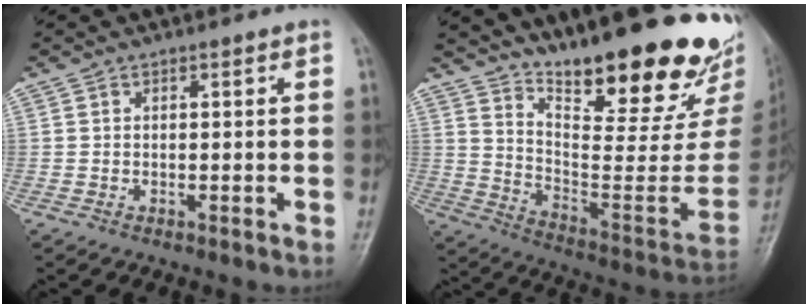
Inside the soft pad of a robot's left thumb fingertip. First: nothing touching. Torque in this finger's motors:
{"motor_torque": [1.78, -1.10, 0.82, -1.95, 0.21]}